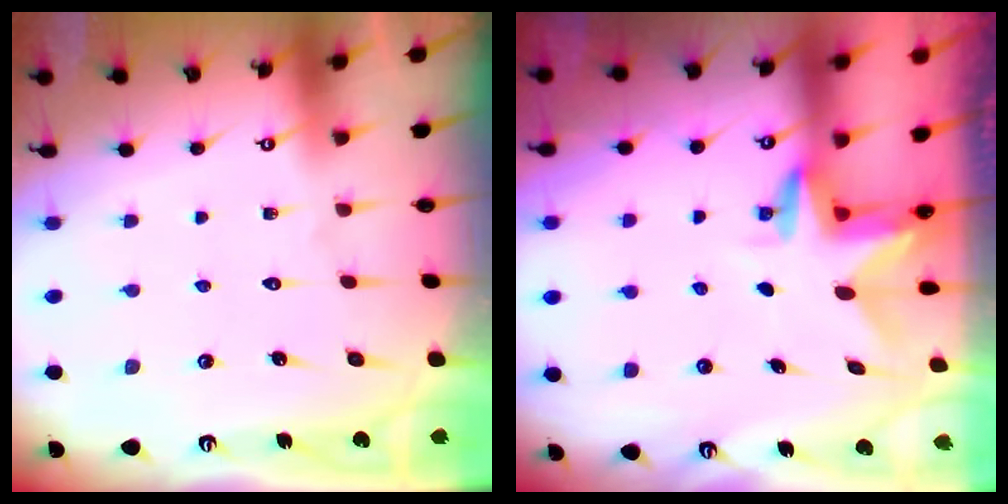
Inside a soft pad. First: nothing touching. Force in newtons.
{"total": 3.0, "press": 2.9, "slide": 0.2}